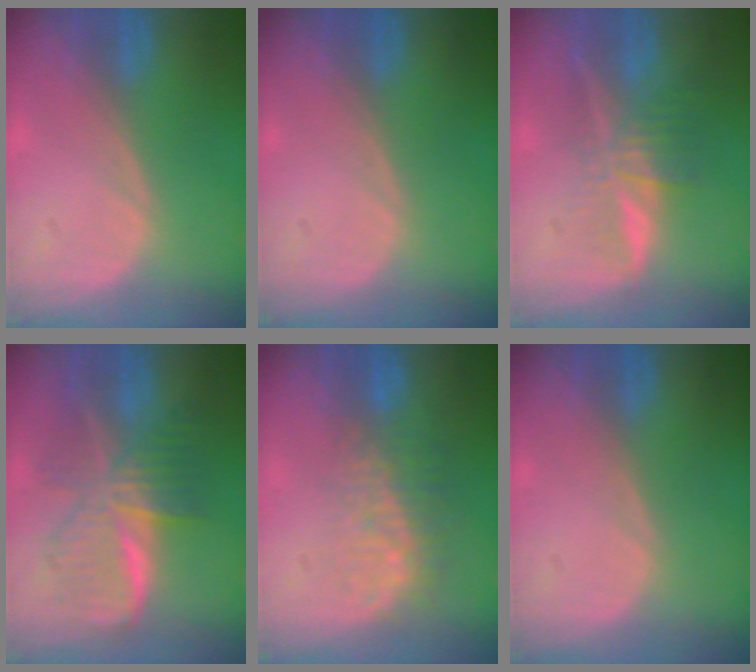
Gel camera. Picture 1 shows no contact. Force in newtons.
{"total": 0.0}
{"total": 6.7, "press": 5.8, "slide": 3.3}
{"total": 9.4, "press": 9.4, "slide": 0.7}
{"total": 8.3, "press": 7.4, "slide": 3.7}
{"total": 0.0}